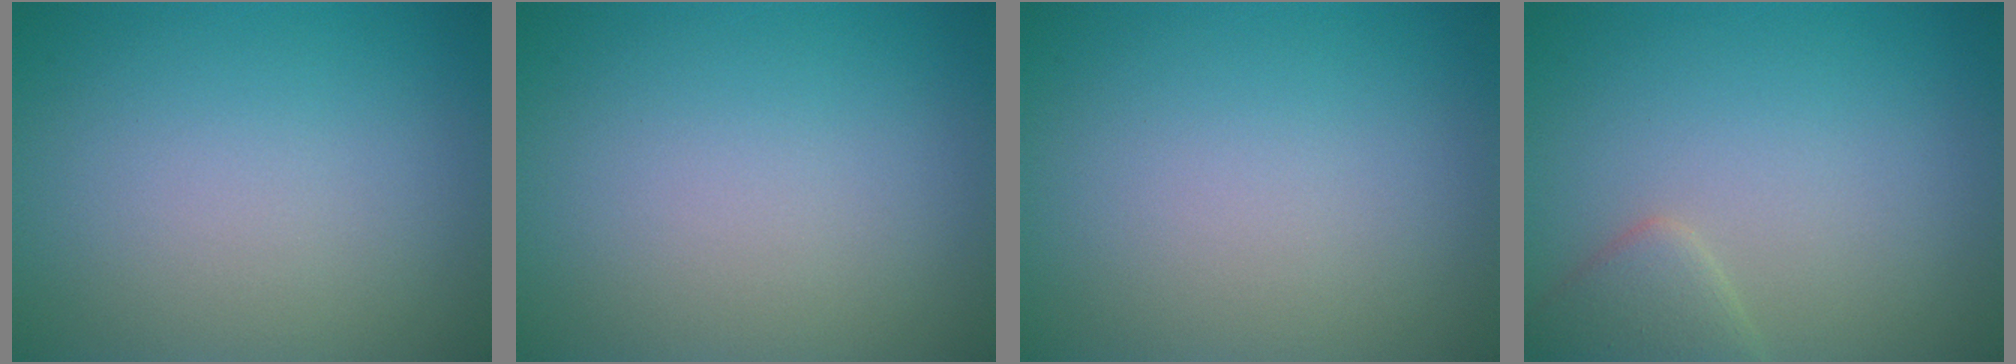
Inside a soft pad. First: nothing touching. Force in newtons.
{"total": 0.0}
{"total": 0.0}
{"total": 2.2, "press": 2.2, "slide": 0.1}